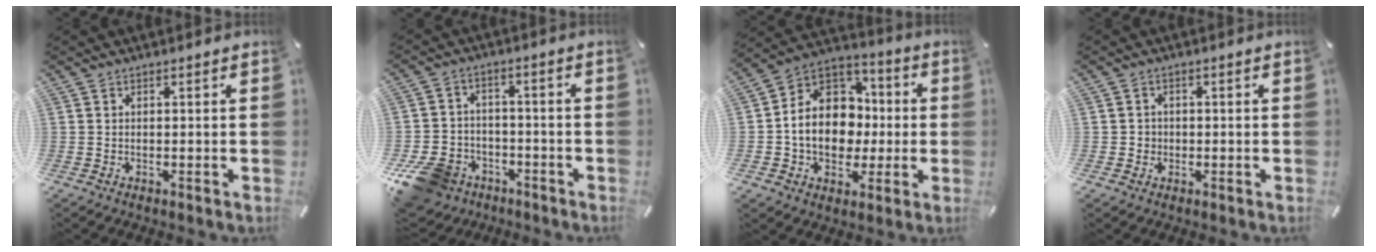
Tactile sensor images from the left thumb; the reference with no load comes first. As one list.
[{"total": 11.4, "force": [-6.6, 8.5, 3.8], "torque": [-0.089, 0.050, -0.115]}, {"total": 15.1, "force": [-1.6, 12.8, 7.8], "torque": [-0.152, 0.006, -0.025]}, {"total": 2.1, "force": [-0.3, 2.0, 0.4], "torque": [-0.008, 0.007, -0.010]}]